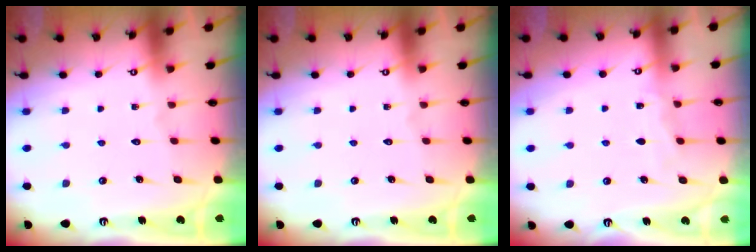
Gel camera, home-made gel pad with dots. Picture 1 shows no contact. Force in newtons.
{"total": 0.0}
{"total": 4.1, "press": 4.0, "slide": 0.5}